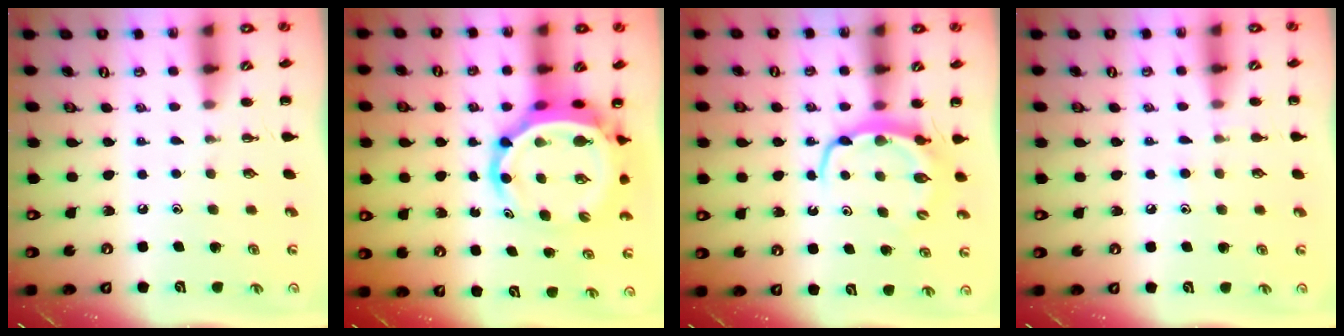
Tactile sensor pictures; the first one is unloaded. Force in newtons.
{"total": 8.2, "press": 7.8, "slide": 2.6}
{"total": 5.9, "press": 5.9, "slide": 0.4}
{"total": 7.6, "press": 7.4, "slide": 1.8}